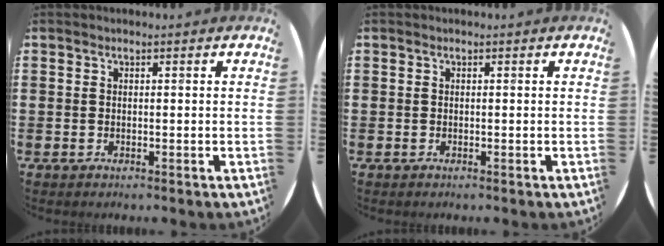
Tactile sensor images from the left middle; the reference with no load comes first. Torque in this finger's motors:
{"motor_torque": [-0.01, -0.01, 0.00, 0.01]}